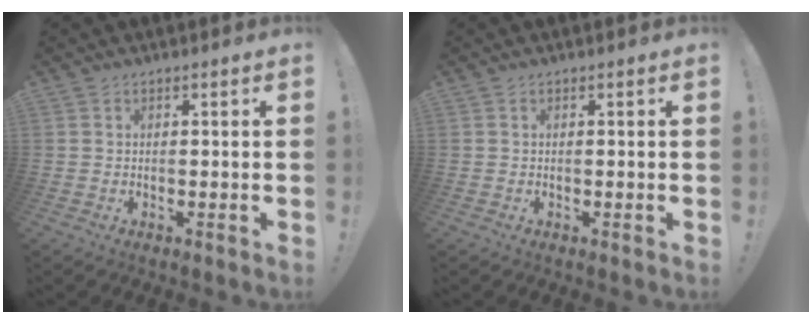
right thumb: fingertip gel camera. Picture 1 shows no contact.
{"total": 0.0}